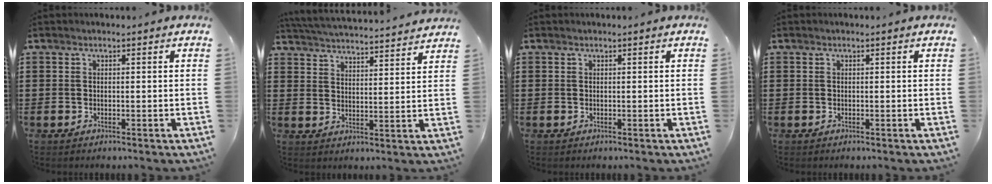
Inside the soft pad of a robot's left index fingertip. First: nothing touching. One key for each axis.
{"total": 4.5, "fx": 4.5, "fy": -0.5, "fz": 0.4, "tx": -0.029, "ty": -0.034, "tz": 0.076}
{"total": 0.0}
{"total": 0.0}